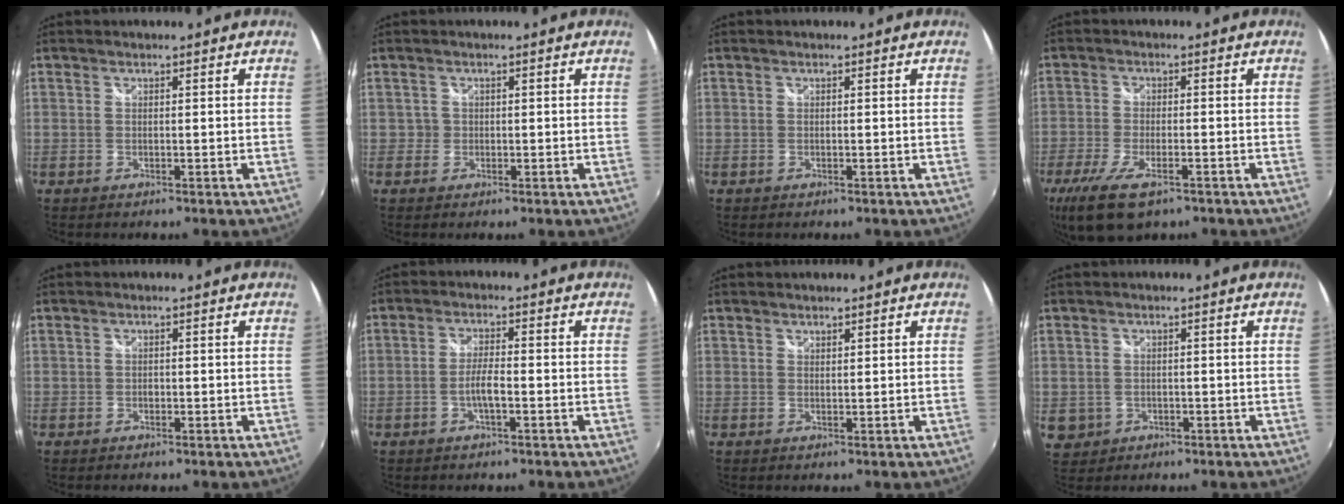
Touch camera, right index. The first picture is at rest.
{"total": 1.2, "force": [-0.2, 1.1, -0.1], "torque": [0.002, 0.001, -0.004]}
{"total": 0.0}
{"total": 11.4, "force": [-7.1, 4.3, 7.8], "torque": [-0.187, -0.040, -0.127]}
{"total": 0.7, "force": [-0.2, 0.6, 0.2], "torque": [-0.002, -0.002, -0.004]}
{"total": 3.4, "force": [-1.4, 0.5, 3.1], "torque": [-0.065, 0.002, -0.025]}
{"total": 0.8, "force": [0.8, 0.2, 0.1], "torque": [-0.001, 0.000, 0.015]}
{"total": 4.9, "force": [-0.6, 4.6, 1.4], "torque": [-0.039, -0.001, 0.001]}